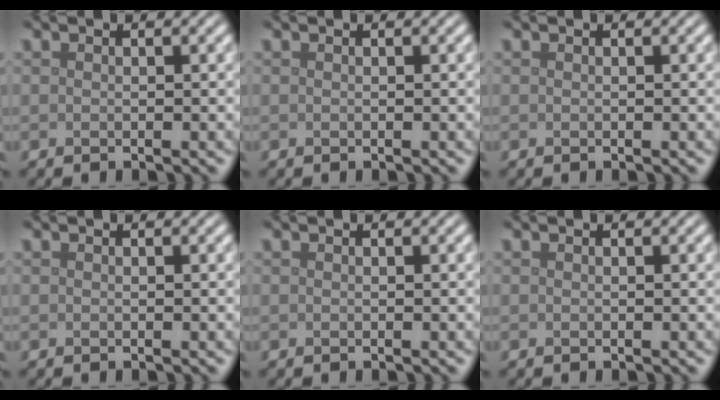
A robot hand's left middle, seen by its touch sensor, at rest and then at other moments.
{"total": 0.0}
{"total": 0.0}
{"total": 0.0}
{"total": 0.0}
{"total": 0.0}